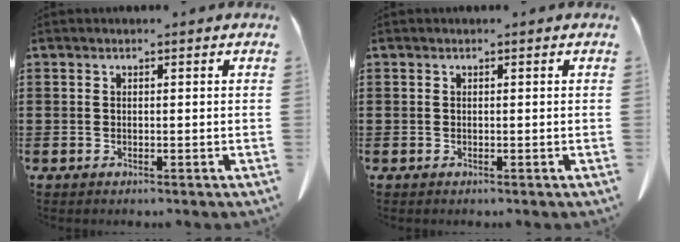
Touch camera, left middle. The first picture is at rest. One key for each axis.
{"total": 0.0}